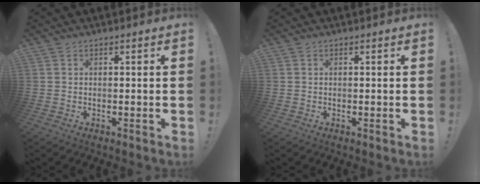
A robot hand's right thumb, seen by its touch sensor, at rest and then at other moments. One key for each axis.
{"total": 0.0}